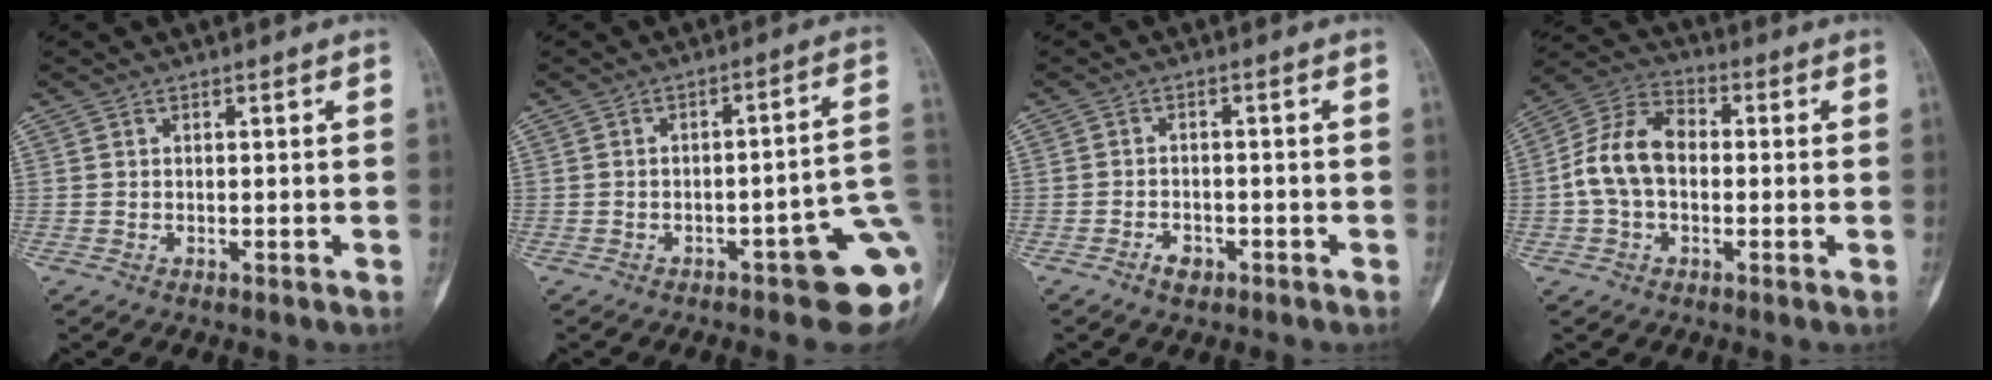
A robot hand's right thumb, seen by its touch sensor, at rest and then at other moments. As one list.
[{"total": 13.1, "force": [-4.8, 4.2, 11.4], "torque": [-0.093, 0.041, -0.055]}, {"total": 3.1, "force": [-2.0, 1.9, 1.4], "torque": [-0.012, 0.014, -0.031]}, {"total": 11.2, "force": [-0.7, 7.7, 8.0], "torque": [-0.141, 0.035, -0.025]}]